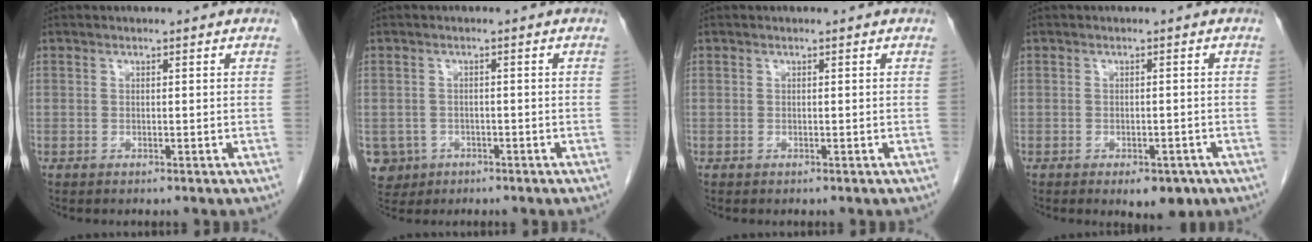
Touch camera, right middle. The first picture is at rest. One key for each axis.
{"total": 5.3, "fx": -2.4, "fy": 4.7, "fz": 0.6, "tx": -0.019, "ty": 0.005, "tz": -0.036}
{"total": 0.0}
{"total": 4.6, "fx": -2.9, "fy": 2.2, "fz": 2.9, "tx": -0.031, "ty": -0.003, "tz": -0.031}